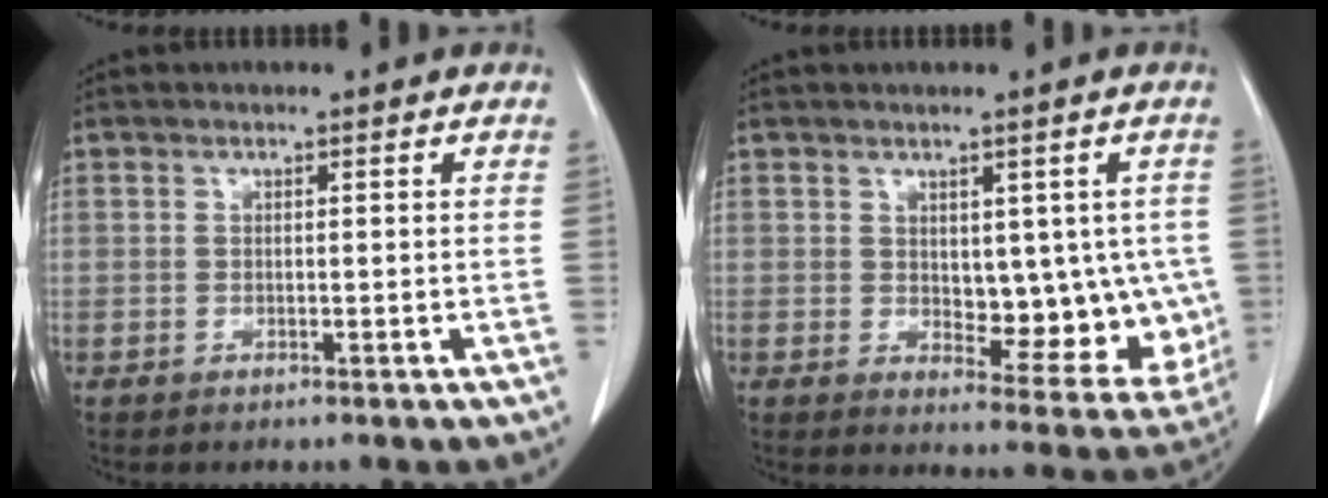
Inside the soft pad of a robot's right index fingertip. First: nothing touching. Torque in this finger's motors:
{"motor_torque": [0.02, 0.09, 0.06, 0.01]}